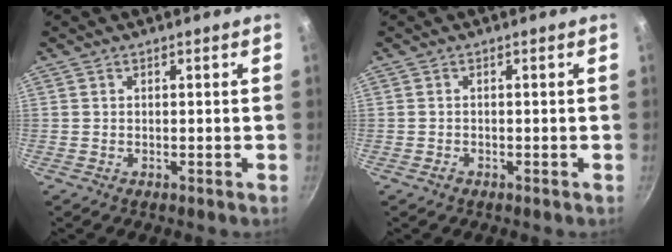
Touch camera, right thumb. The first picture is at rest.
{"total": 0.9, "force": [-0.6, 0.5, 0.4], "torque": [-0.009, 0.003, -0.009]}